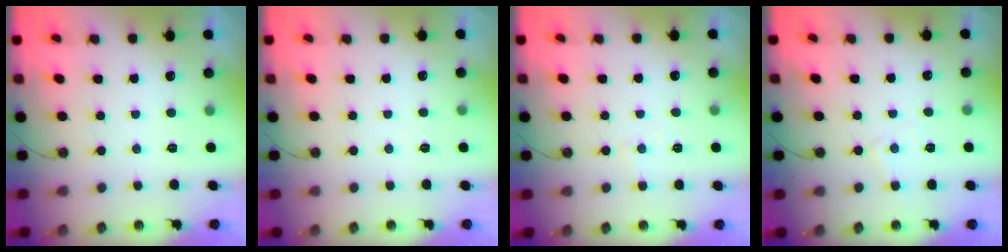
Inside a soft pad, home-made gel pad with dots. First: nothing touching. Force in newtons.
{"total": 3.8, "press": 3.7, "slide": 0.5}
{"total": 3.0, "press": 2.9, "slide": 0.6}
{"total": 4.6, "press": 4.5, "slide": 0.7}